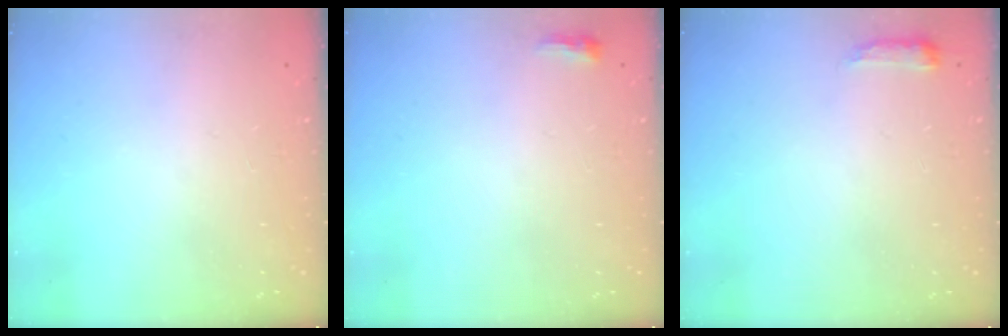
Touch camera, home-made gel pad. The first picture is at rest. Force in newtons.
{"total": 2.9, "press": 2.8, "slide": 0.8}
{"total": 4.9, "press": 4.9, "slide": 0.8}